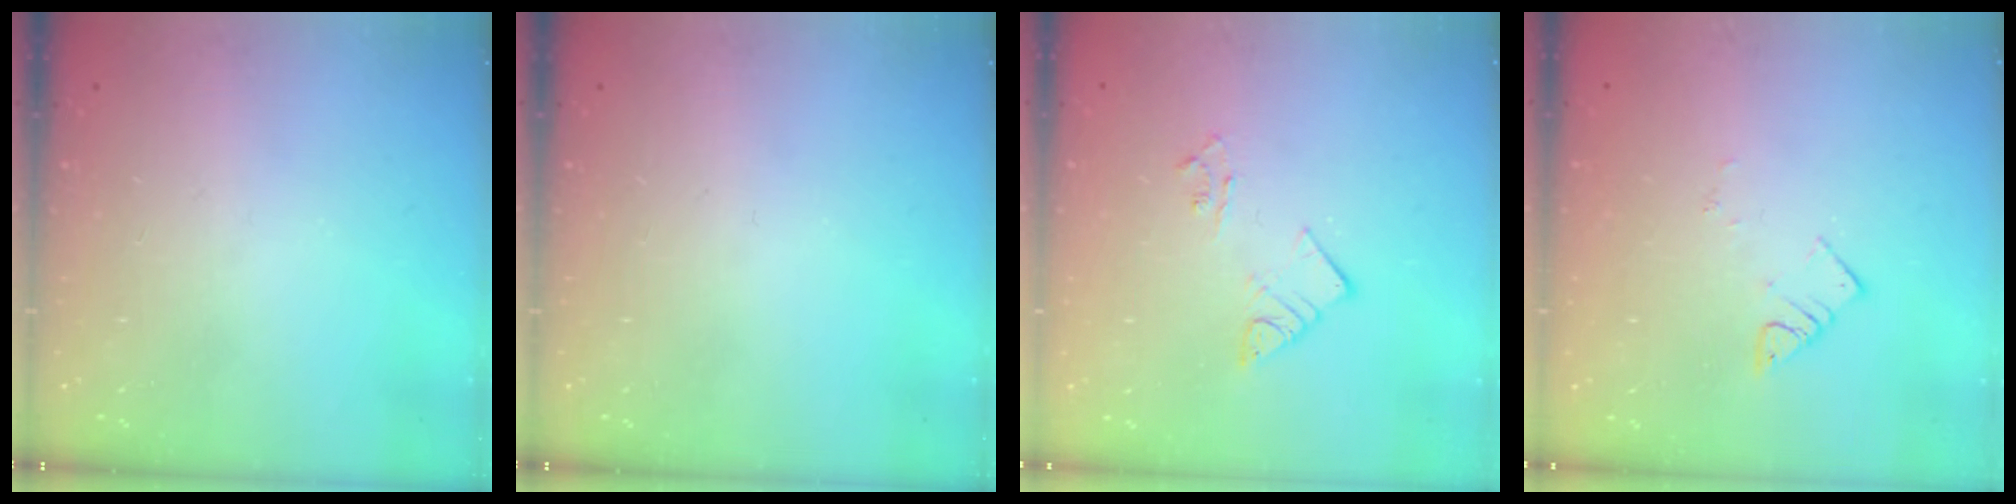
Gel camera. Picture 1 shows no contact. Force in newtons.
{"total": 0.0}
{"total": 5.5, "press": 5.5, "slide": 0.4}
{"total": 3.6, "press": 3.6, "slide": 0.3}